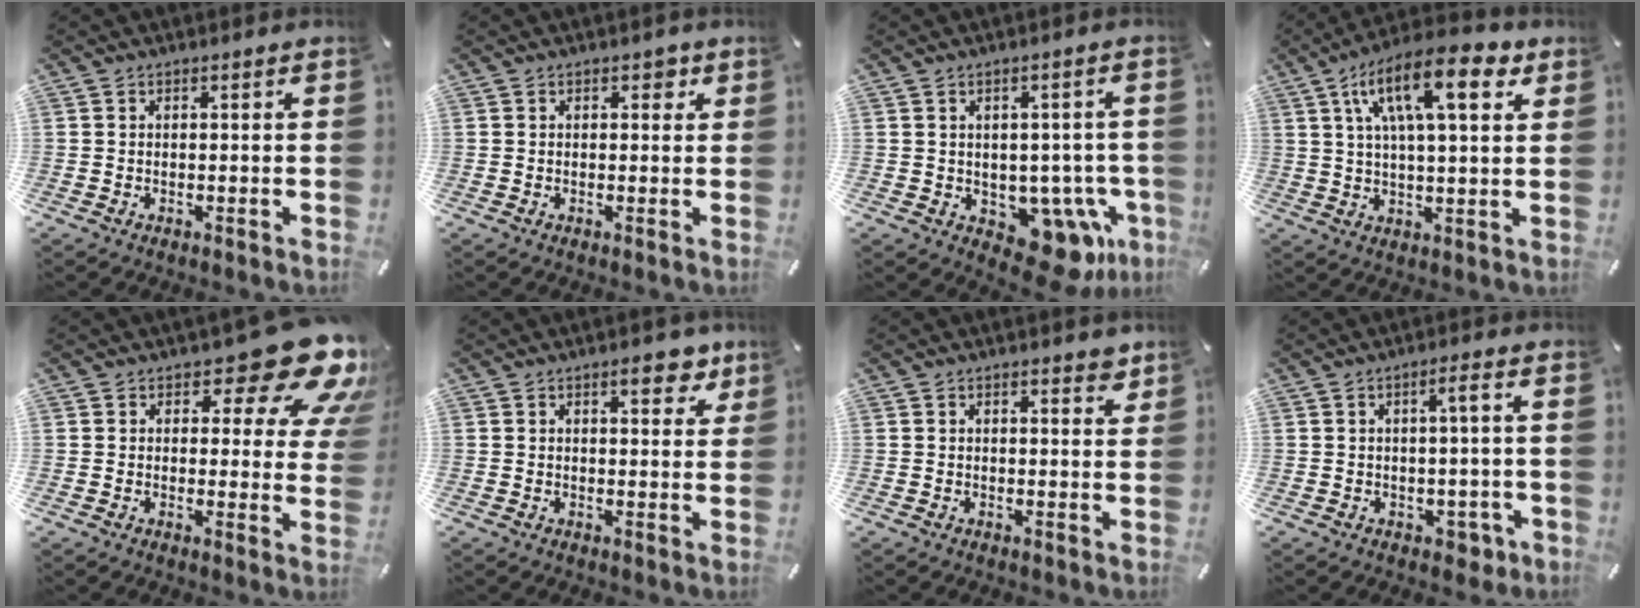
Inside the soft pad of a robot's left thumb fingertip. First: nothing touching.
{"total": 2.0, "force": [0.8, 1.4, 1.2], "torque": [-0.003, -0.002, 0.006]}
{"total": 9.8, "force": [-3.4, 6.9, 6.1], "torque": [-0.043, -0.002, -0.049]}
{"total": 16.8, "force": [7.8, 6.0, 13.6], "torque": [-0.229, -0.011, 0.124]}
{"total": 15.4, "force": [9.3, 6.5, 10.5], "torque": [-0.134, -0.066, 0.153]}
{"total": 6.5, "force": [3.8, 2.9, 4.3], "torque": [-0.047, -0.017, 0.059]}
{"total": 2.3, "force": [1.6, 1.1, 1.2], "torque": [-0.011, -0.004, 0.026]}
{"total": 4.8, "force": [-0.8, 2.3, 4.1], "torque": [-0.065, 0.009, -0.018]}